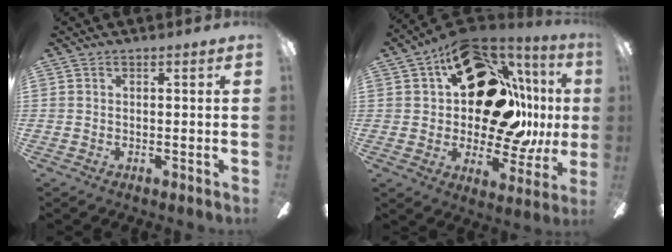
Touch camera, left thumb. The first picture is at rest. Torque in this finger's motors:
{"motor_torque": [2.52, 2.49, 2.38, -0.39, 0.14]}